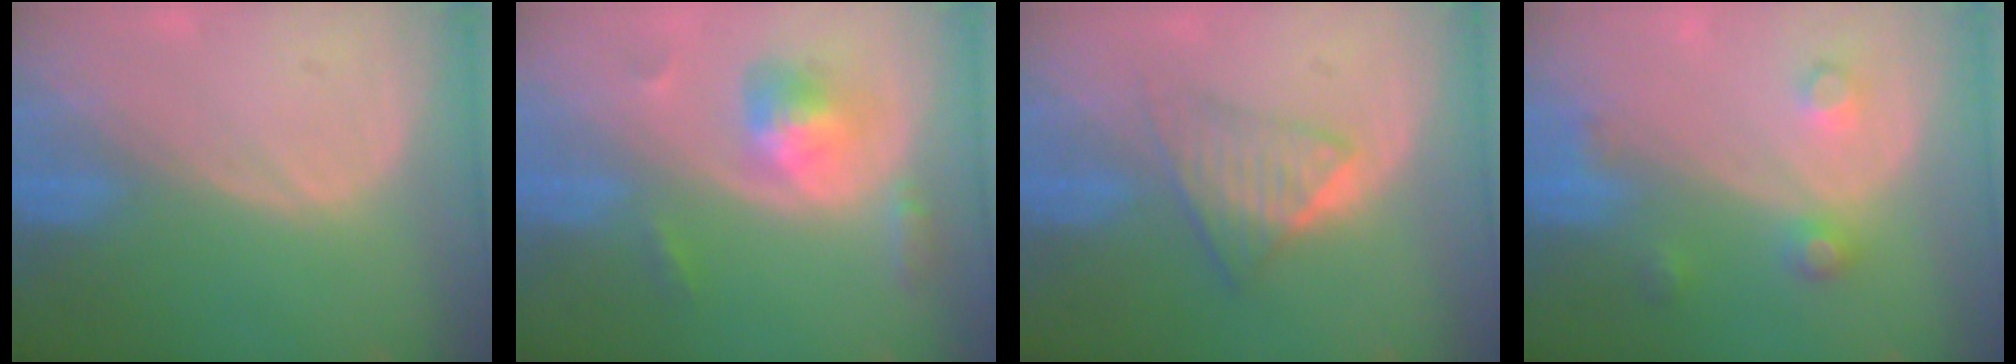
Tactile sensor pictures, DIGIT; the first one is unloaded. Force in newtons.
{"total": 5.7, "press": 5.2, "slide": 2.4}
{"total": 6.0, "press": 5.2, "slide": 3.1}
{"total": 3.8, "press": 3.8, "slide": 0.1}